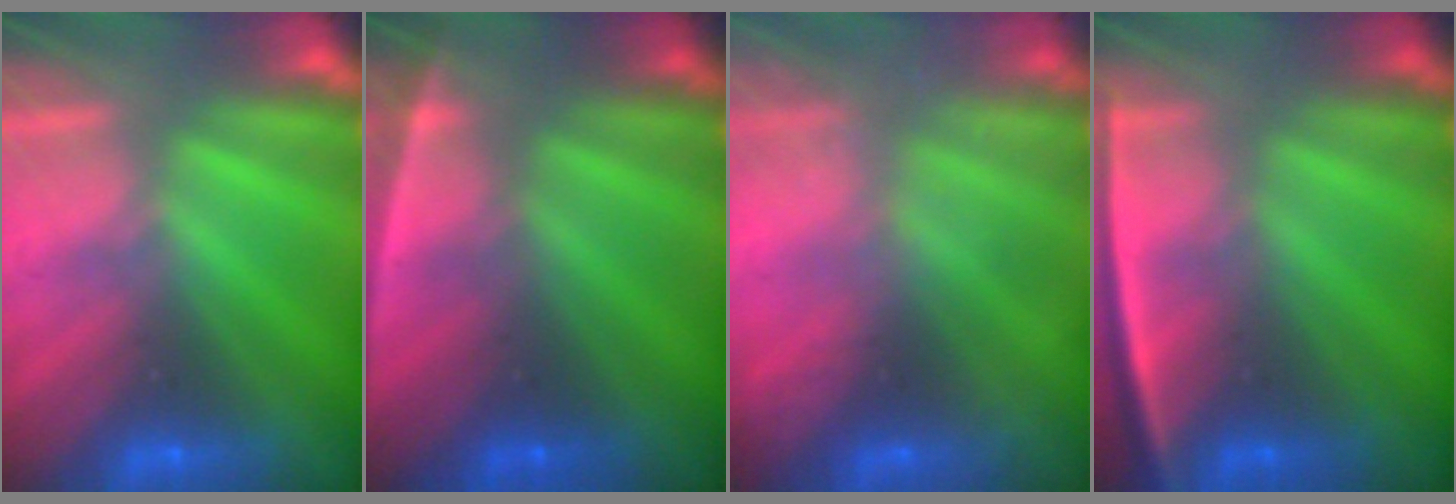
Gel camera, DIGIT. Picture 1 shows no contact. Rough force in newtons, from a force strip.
{"total": 2.6}
{"total": 1.4}
{"total": 2.5}